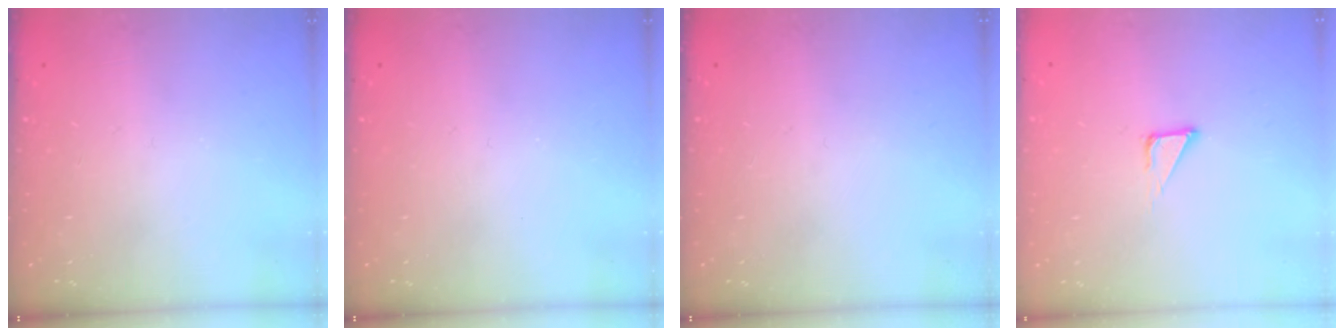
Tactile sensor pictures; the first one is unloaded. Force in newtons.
{"total": 0.0}
{"total": 0.0}
{"total": 3.4, "press": 3.4, "slide": 0.2}